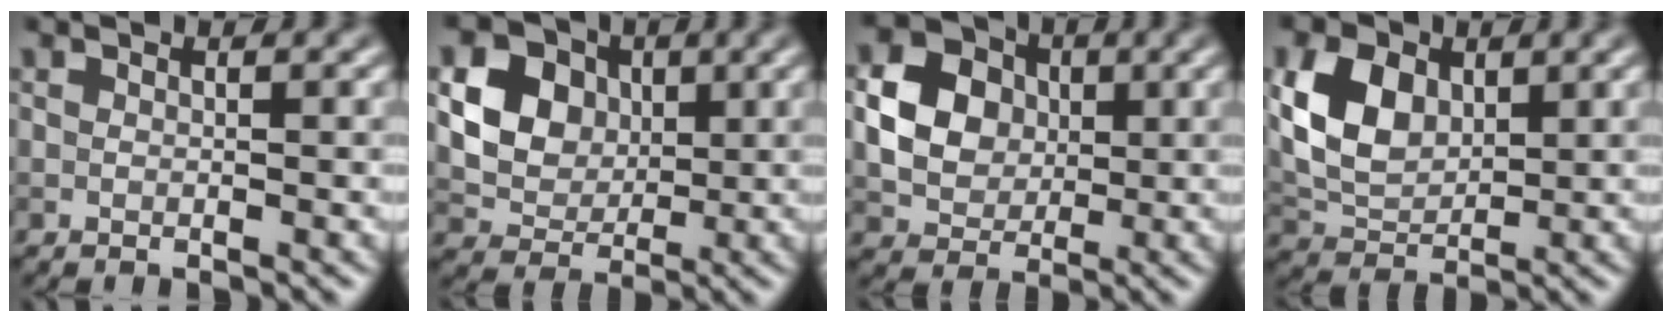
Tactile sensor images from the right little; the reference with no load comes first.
{"total": 11.2, "force": [3.4, 9.4, 5.1], "torque": [-0.131, 0.024, 0.064]}
{"total": 5.7, "force": [0.6, 4.8, 3.1], "torque": [-0.062, 0.004, 0.009]}
{"total": 6.0, "force": [1.5, 4.2, 4.1], "torque": [-0.092, 0.004, 0.029]}